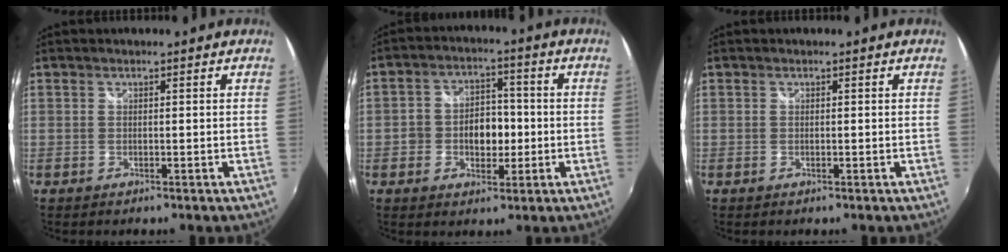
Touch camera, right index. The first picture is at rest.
{"total": 7.7, "force": [-1.6, 5.6, 5.0], "torque": [-0.090, 0.013, -0.021]}
{"total": 0.0}